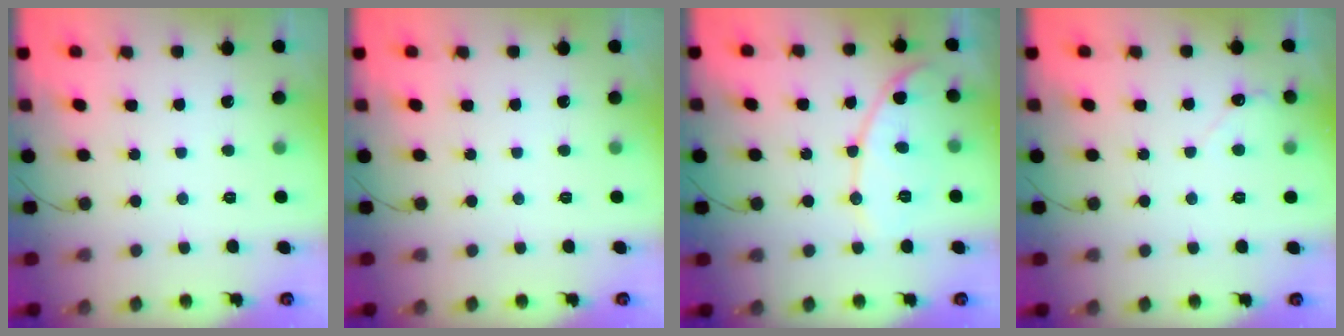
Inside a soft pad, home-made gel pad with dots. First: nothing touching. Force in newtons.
{"total": 0.0}
{"total": 10.3, "press": 10.3, "slide": 0.5}
{"total": 2.7, "press": 2.7, "slide": 0.2}